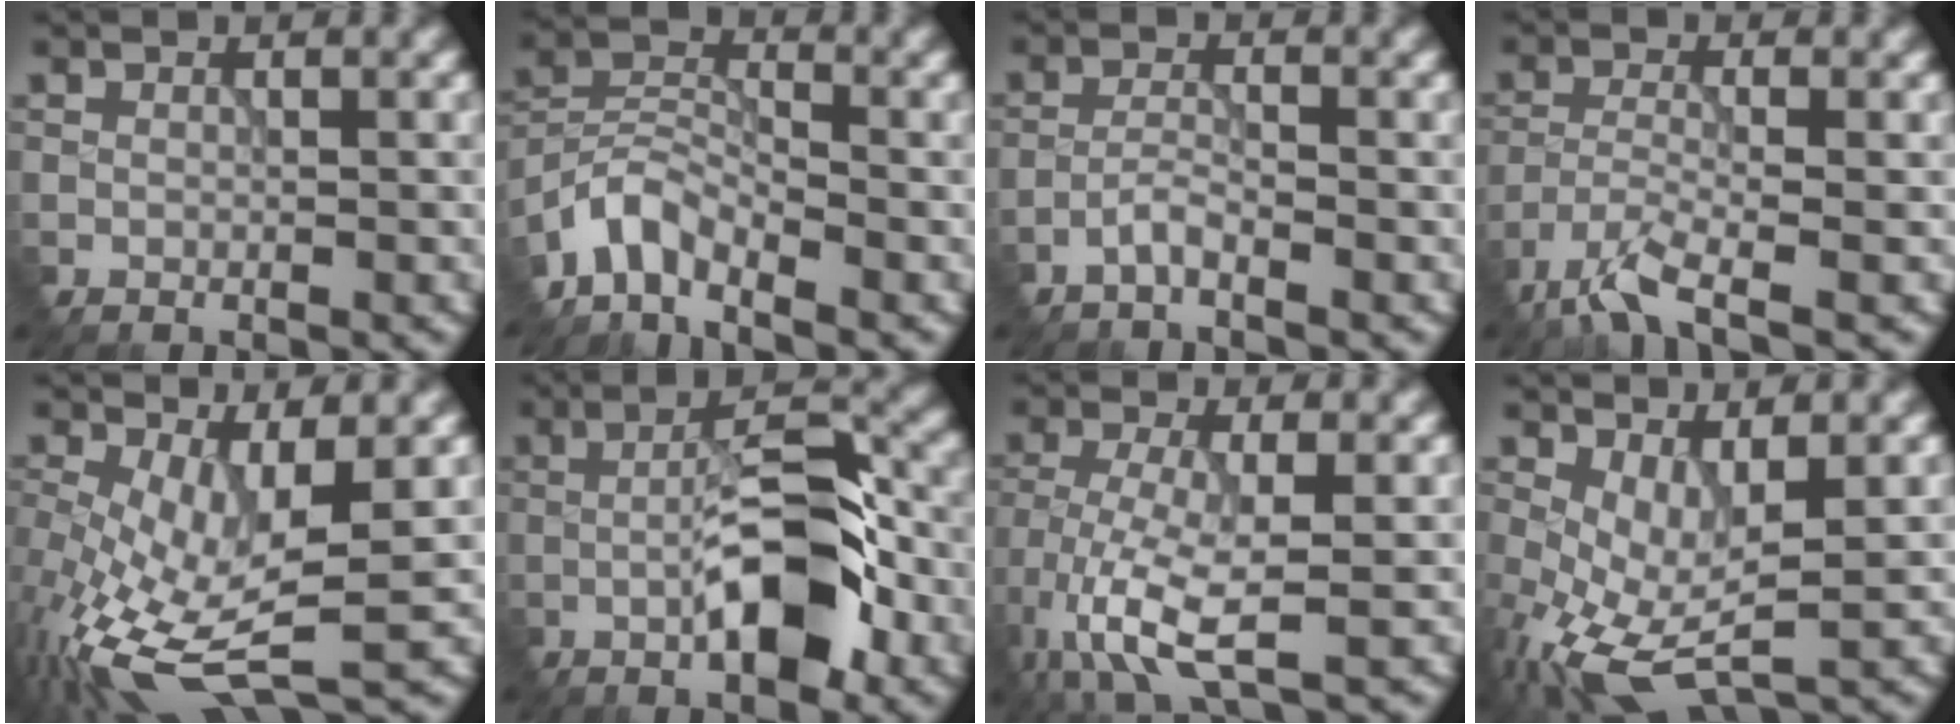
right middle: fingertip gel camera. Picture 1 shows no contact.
{"total": 4.2, "force": [-3.4, 1.6, 1.9], "torque": [-0.036, 0.005, -0.080]}
{"total": 1.7, "force": [-1.3, 0.2, 1.1], "torque": [-0.024, 0.006, -0.031]}
{"total": 4.4, "force": [-3.3, 0.7, 2.8], "torque": [-0.064, -0.012, -0.077]}
{"total": 9.3, "force": [-2.1, 3.5, 8.3], "torque": [-0.183, -0.018, -0.034]}
{"total": 7.7, "force": [-2.3, 2.5, 6.9], "torque": [-0.110, 0.015, -0.041]}
{"total": 7.2, "force": [-3.0, 2.2, 6.2], "torque": [-0.144, -0.012, -0.060]}
{"total": 6.1, "force": [-0.6, 2.6, 5.4], "torque": [-0.120, -0.012, -0.008]}